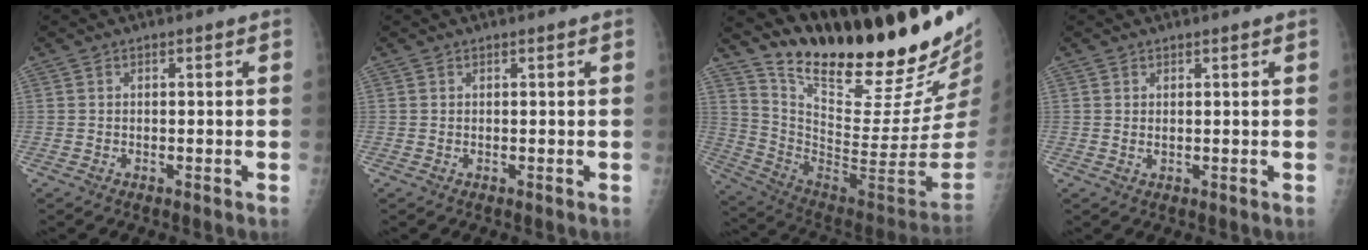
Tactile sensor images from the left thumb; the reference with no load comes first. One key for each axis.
{"total": 0.0}
{"total": 29.3, "fx": 23.8, "fy": 5.5, "fz": 16.1, "tx": -0.225, "ty": -0.178, "tz": 0.365}
{"total": 1.1, "fx": 0.7, "fy": 0.4, "fz": 0.8, "tx": -0.012, "ty": -0.005, "tz": 0.013}